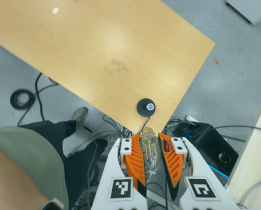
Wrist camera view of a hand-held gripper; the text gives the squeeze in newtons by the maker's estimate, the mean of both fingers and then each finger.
{"total": 21.8, "left": 23.2, "right": 20.3}